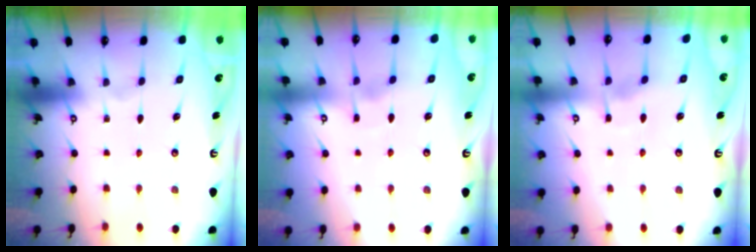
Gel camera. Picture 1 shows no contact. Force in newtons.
{"total": 2.5, "press": 2.5, "slide": 0.3}
{"total": 3.9, "press": 3.8, "slide": 0.5}